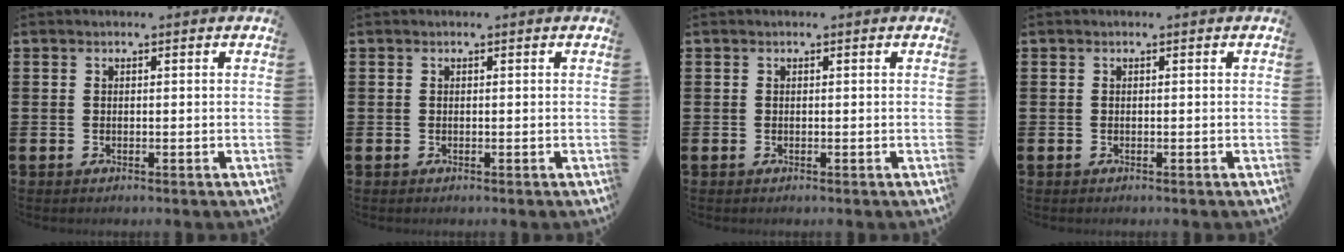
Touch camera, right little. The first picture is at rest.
{"total": 0.0}
{"total": 0.0}
{"total": 0.0}